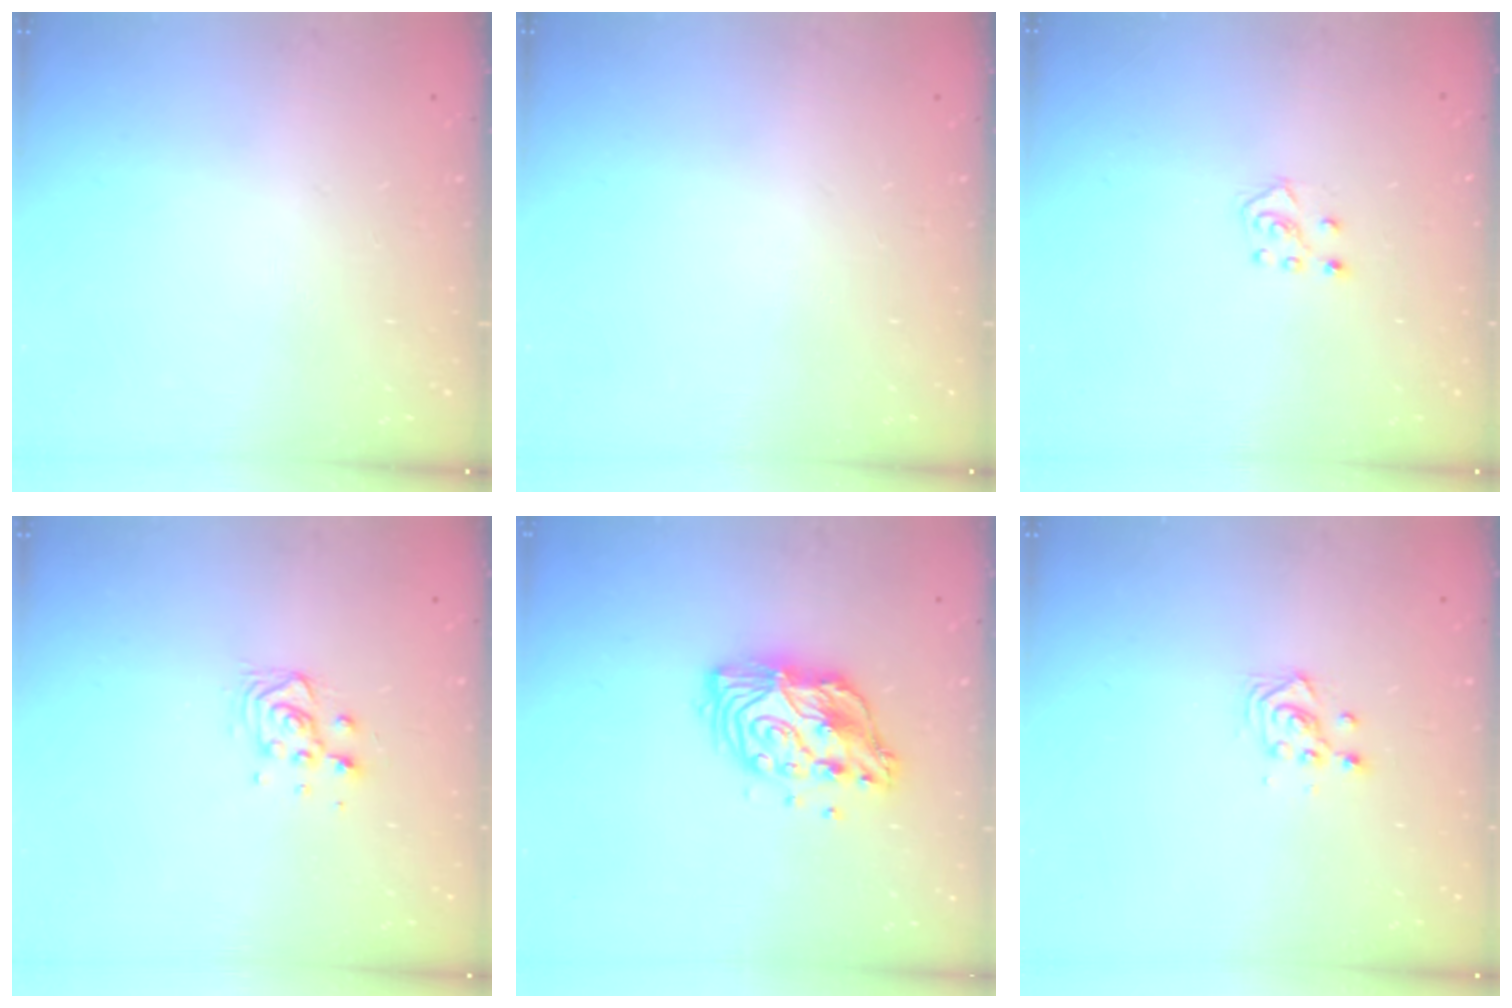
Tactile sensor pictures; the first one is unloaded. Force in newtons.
{"total": 0.0}
{"total": 4.1, "press": 4.0, "slide": 0.6}
{"total": 6.6, "press": 6.5, "slide": 1.0}
{"total": 12.1, "press": 12.0, "slide": 1.2}
{"total": 3.4, "press": 3.4, "slide": 0.2}